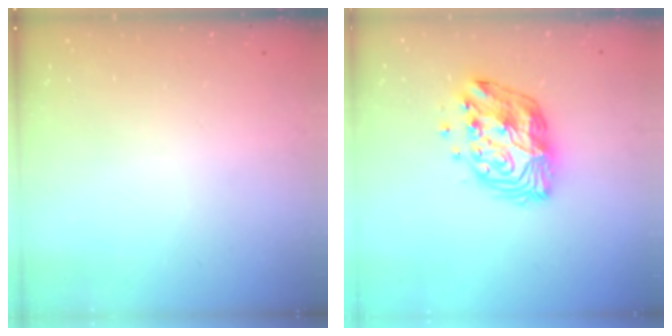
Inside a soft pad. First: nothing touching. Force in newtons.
{"total": 12.9, "press": 12.9, "slide": 0.9}